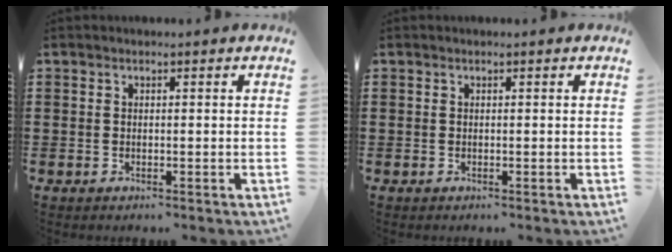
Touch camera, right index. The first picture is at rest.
{"total": 0.0}